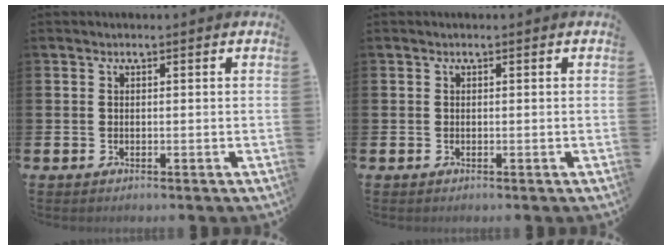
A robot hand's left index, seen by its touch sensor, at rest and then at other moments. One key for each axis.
{"total": 0.0}